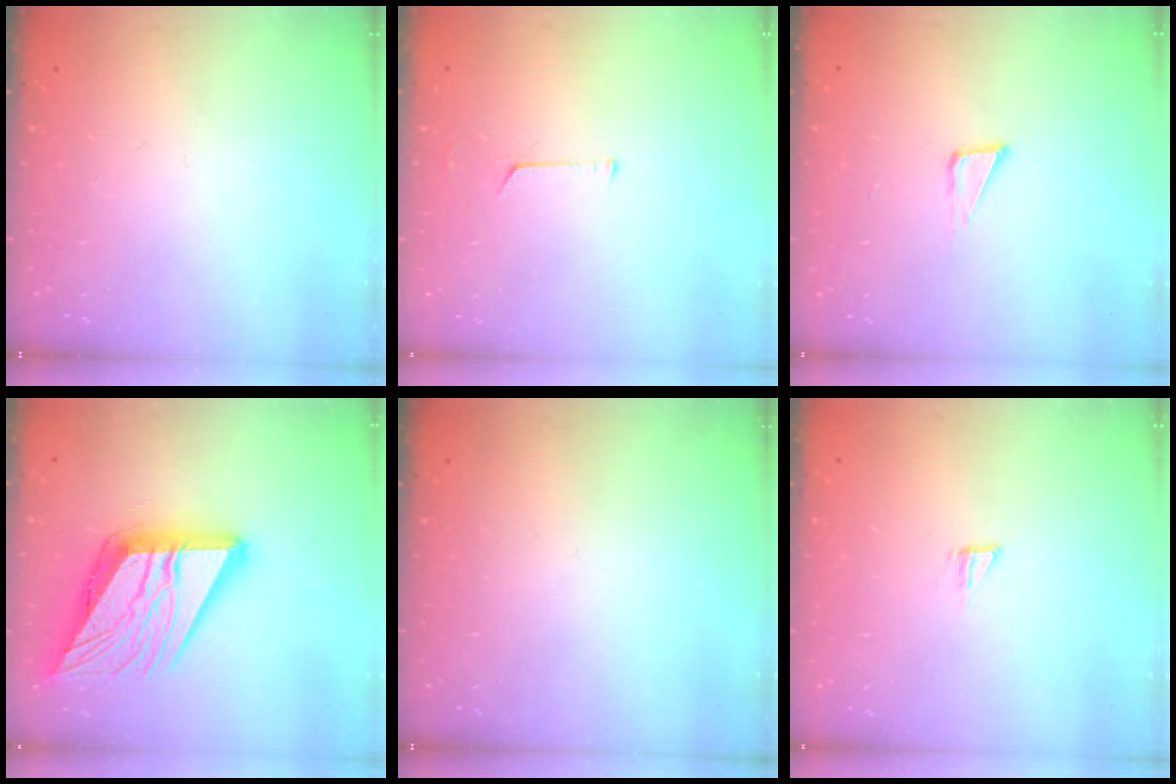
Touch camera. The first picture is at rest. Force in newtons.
{"total": 4.6, "press": 4.6, "slide": 0.3}
{"total": 4.0, "press": 3.9, "slide": 0.8}
{"total": 24.2, "press": 24.1, "slide": 2.8}
{"total": 0.0}
{"total": 5.1, "press": 5.1, "slide": 0.4}